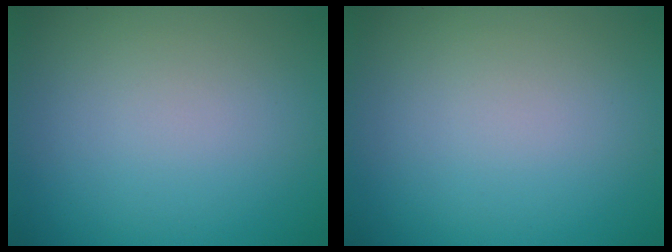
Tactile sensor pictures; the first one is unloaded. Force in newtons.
{"total": 0.0}